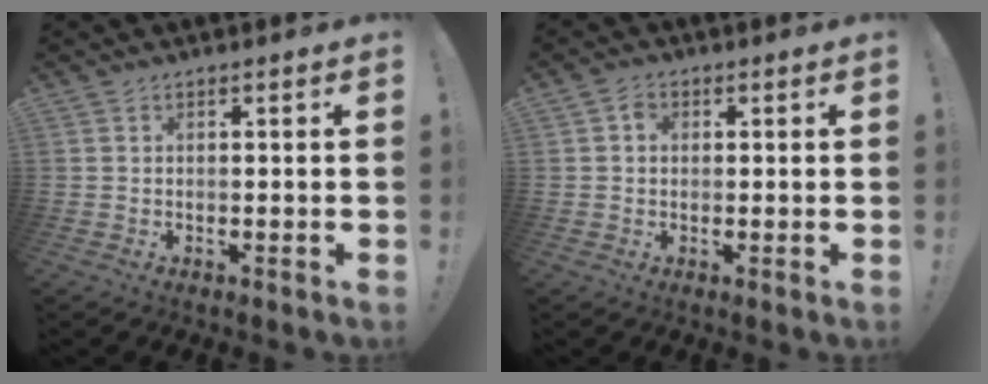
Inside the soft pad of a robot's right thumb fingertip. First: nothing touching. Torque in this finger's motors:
{"motor_torque": [0.01, -0.20, -0.12, 0.12, 0.09]}